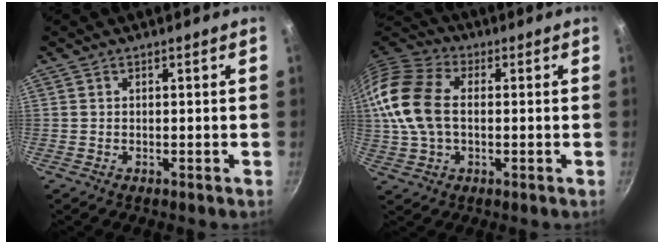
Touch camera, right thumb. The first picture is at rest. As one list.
[{"total": 16.1, "force": [0.9, 10.6, 12.1], "torque": [-0.238, 0.024, 0.005]}]